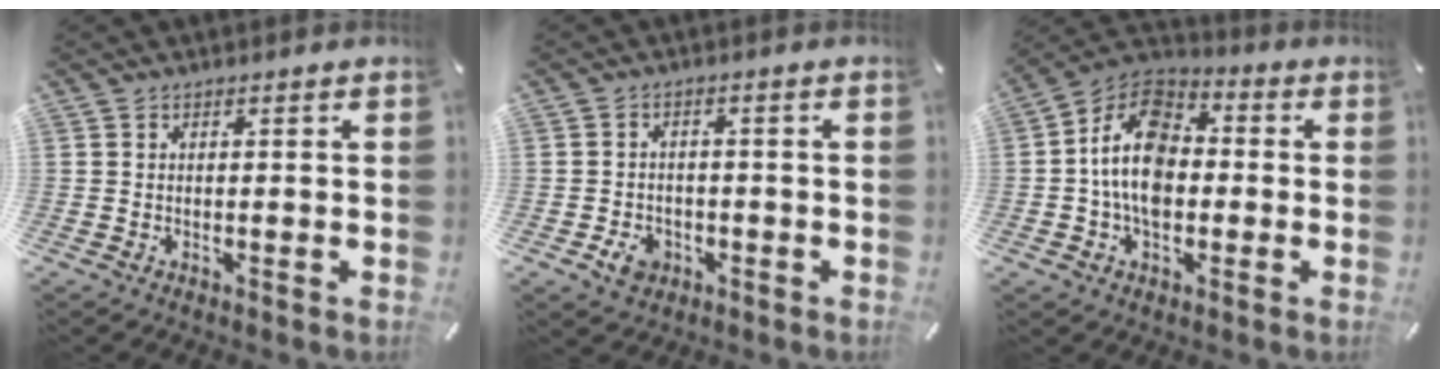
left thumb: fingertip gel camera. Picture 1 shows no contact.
{"total": 4.6, "force": [-2.2, 3.6, 1.9], "torque": [-0.034, 0.004, -0.041]}
{"total": 13.8, "force": [-1.8, 9.7, 9.6], "torque": [-0.194, 0.015, -0.038]}